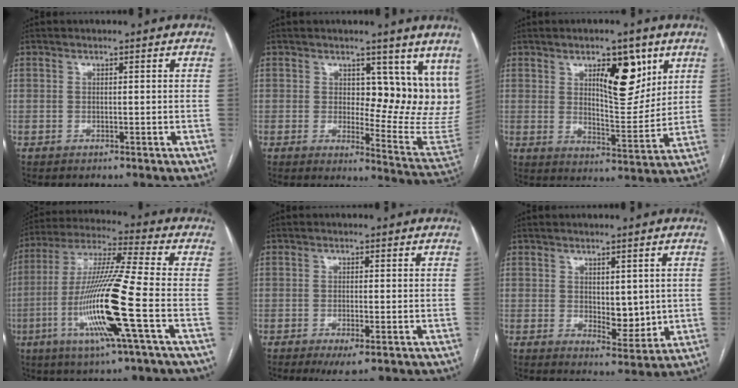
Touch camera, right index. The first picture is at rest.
{"total": 12.0, "force": [7.8, 5.0, 7.6], "torque": [-0.079, -0.026, 0.092]}
{"total": 10.5, "force": [5.1, 3.6, 8.4], "torque": [-0.128, -0.005, 0.085]}
{"total": 16.8, "force": [-4.9, -0.9, 16.1], "torque": [-0.326, -0.016, -0.102]}
{"total": 3.3, "force": [-1.7, 0.6, 2.7], "torque": [-0.043, -0.008, -0.024]}
{"total": 5.1, "force": [0.6, 2.7, 4.3], "torque": [-0.059, -0.010, 0.020]}